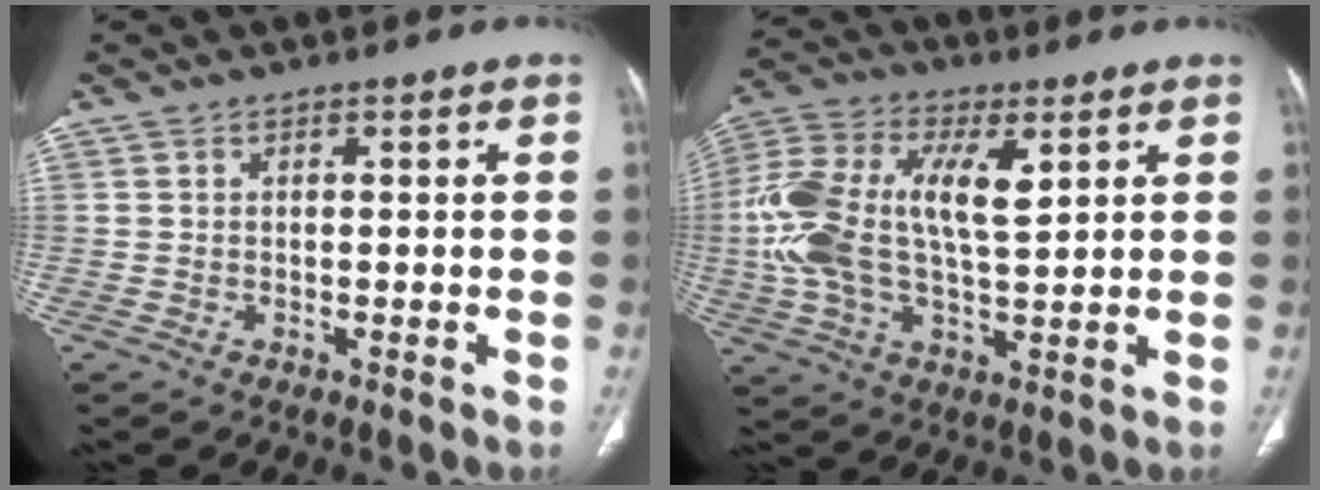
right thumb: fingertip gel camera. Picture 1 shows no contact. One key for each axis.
{"total": 16.9, "fx": 3.3, "fy": 8.1, "fz": 14.5, "tx": -0.302, "ty": 0.013, "tz": 0.056}